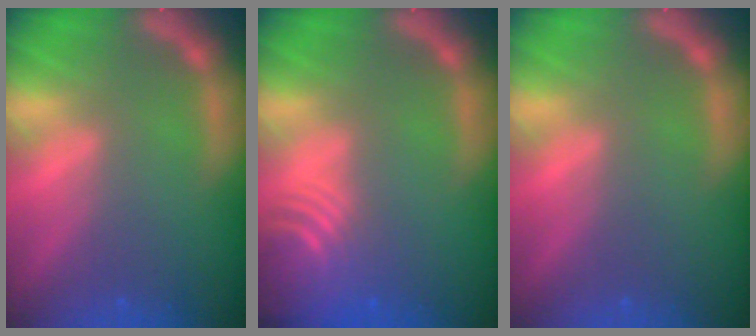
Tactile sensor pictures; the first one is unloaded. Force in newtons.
{"total": 7.5}
{"total": 0.0}